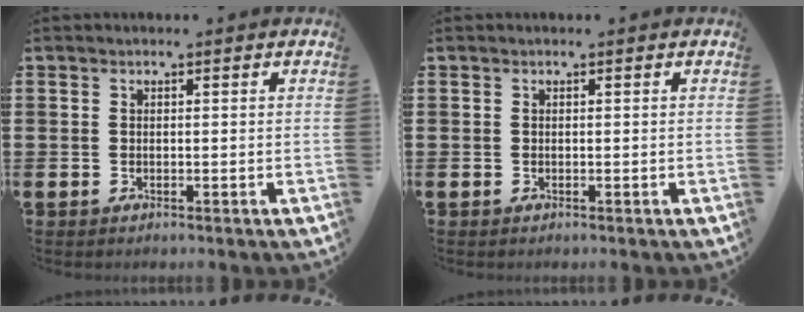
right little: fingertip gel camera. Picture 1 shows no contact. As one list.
[{"total": 0.0}]